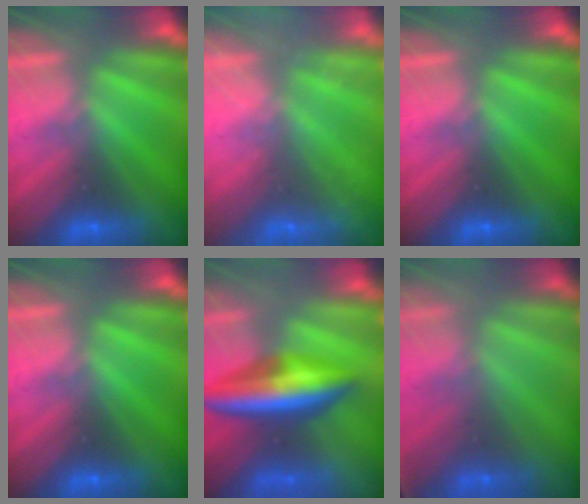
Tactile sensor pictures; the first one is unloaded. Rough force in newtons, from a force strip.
{"total": 2.5}
{"total": 0.0}
{"total": 0.0}
{"total": 6.6}
{"total": 2.3}